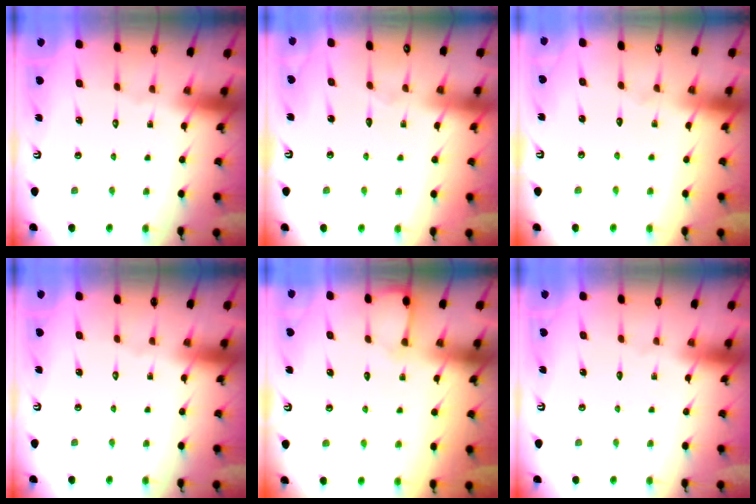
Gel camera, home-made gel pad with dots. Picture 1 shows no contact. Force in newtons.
{"total": 3.0, "press": 3.0, "slide": 0.3}
{"total": 3.0, "press": 3.0, "slide": 0.3}
{"total": 0.0}
{"total": 3.8, "press": 3.8, "slide": 0.5}
{"total": 0.0}